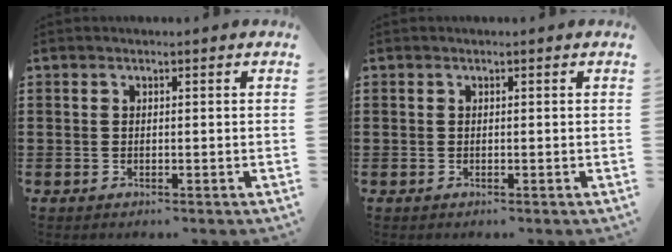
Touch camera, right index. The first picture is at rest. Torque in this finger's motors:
{"motor_torque": [0.00, 0.00, 0.00, 0.00]}